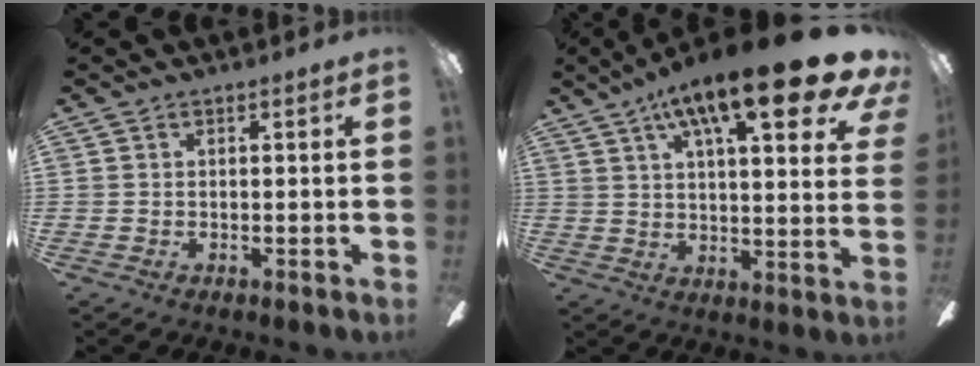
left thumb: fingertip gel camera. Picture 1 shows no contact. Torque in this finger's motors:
{"motor_torque": [2.50, 2.51, 1.45, -1.32, 0.16]}